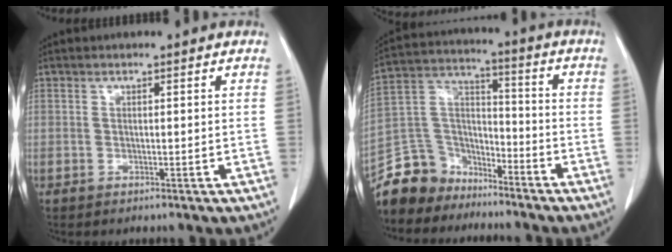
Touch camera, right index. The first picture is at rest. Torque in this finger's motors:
{"motor_torque": [-0.59, -0.38, -0.65, -0.21]}